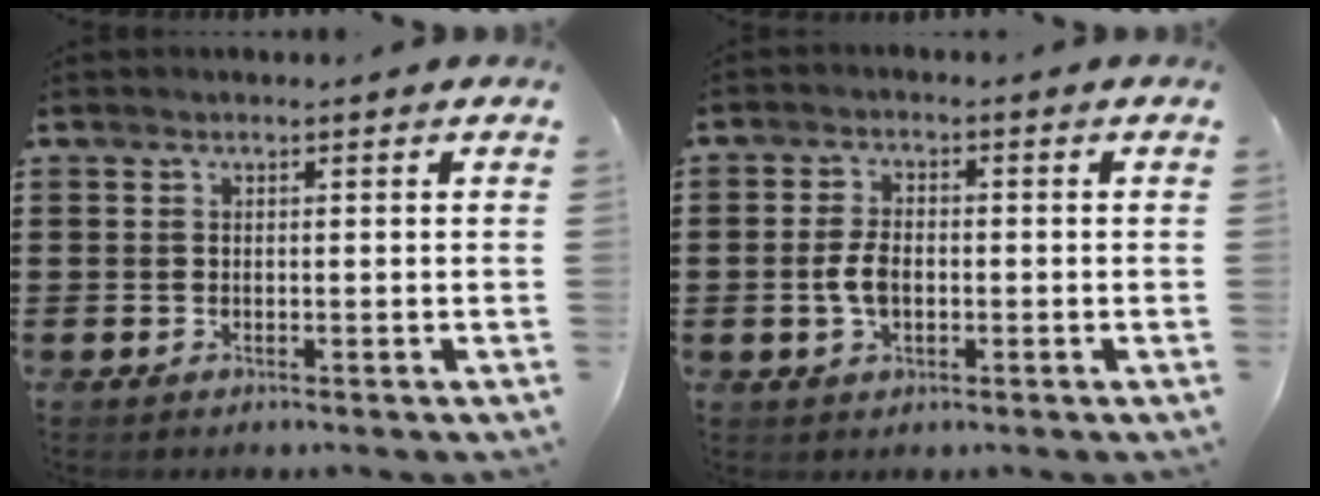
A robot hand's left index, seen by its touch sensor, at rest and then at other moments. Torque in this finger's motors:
{"motor_torque": [0.99, 0.63, 0.58, 0.12]}